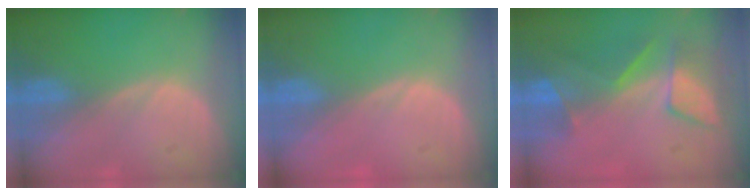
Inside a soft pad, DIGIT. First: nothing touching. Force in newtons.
{"total": 0.5, "press": 0.0, "slide": 0.5}
{"total": 8.5, "press": 7.2, "slide": 4.5}